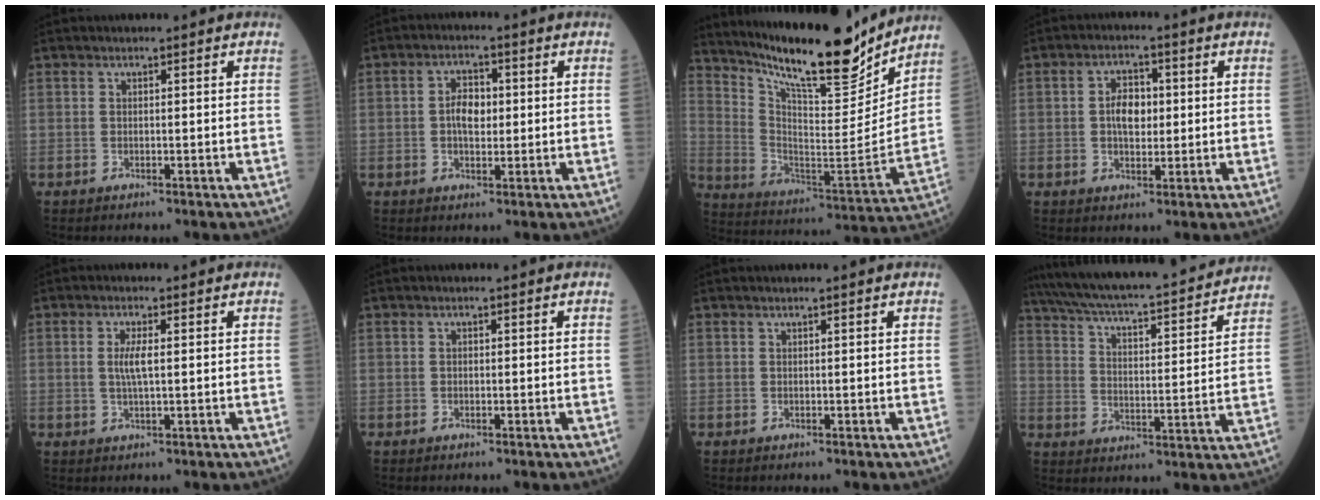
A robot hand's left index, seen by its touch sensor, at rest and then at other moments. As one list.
[{"total": 4.2, "force": [0.2, 2.4, 3.5], "torque": [-0.069, 0.009, 0.002]}, {"total": 20.6, "force": [17.8, 3.0, 9.9], "torque": [-0.175, -0.032, 0.286]}, {"total": 4.7, "force": [0.4, 2.8, 3.8], "torque": [-0.074, 0.009, 0.006]}, {"total": 2.9, "force": [0.4, 0.4, 2.9], "torque": [-0.062, -0.002, 0.009]}, {"total": 0.0}, {"total": 1.0, "force": [0.9, -0.1, 0.4], "torque": [-0.010, 0.004, 0.015]}, {"total": 24.5, "force": [21.9, 2.6, 10.6], "torque": [-0.182, -0.007, 0.305]}]